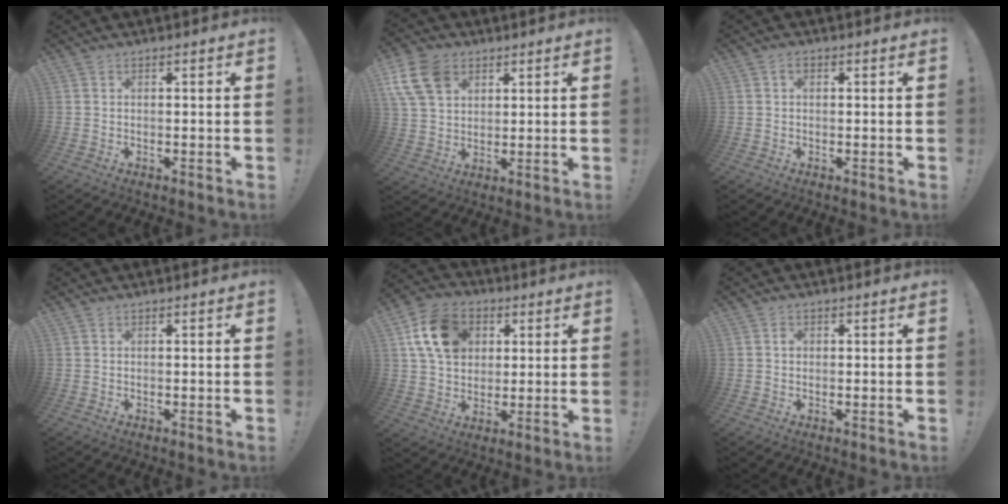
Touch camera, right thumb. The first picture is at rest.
{"total": 12.8, "force": [6.0, 9.1, 6.8], "torque": [-0.134, -0.029, 0.117]}
{"total": 1.3, "force": [0.2, 1.0, 0.8], "torque": [-0.021, 0.008, 0.004]}
{"total": 0.0}
{"total": 15.4, "force": [5.0, 11.8, 8.6], "torque": [-0.130, -0.003, 0.103]}
{"total": 0.0}